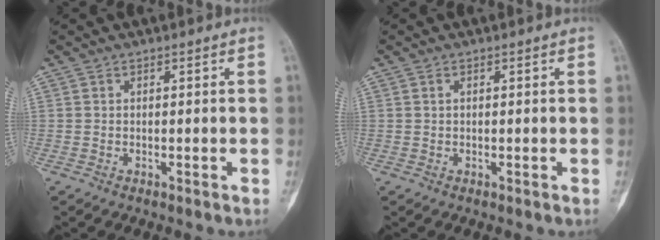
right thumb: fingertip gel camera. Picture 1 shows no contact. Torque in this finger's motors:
{"motor_torque": [0.39, -0.38, 0.08, 0.09, 0.02]}